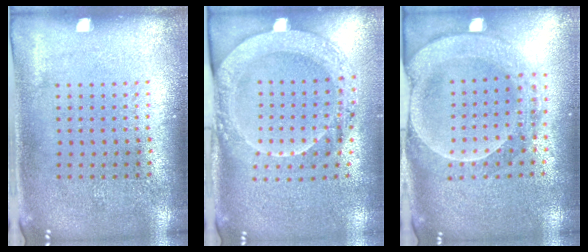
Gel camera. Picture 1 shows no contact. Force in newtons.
{"total": 2.1, "press": 2.1, "slide": 0.4}
{"total": 2.2, "press": 2.0, "slide": 0.9}